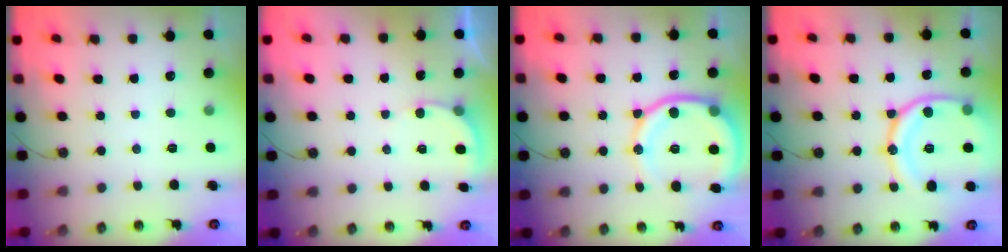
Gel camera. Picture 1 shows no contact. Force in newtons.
{"total": 3.5, "press": 3.4, "slide": 0.3}
{"total": 15.2, "press": 15.1, "slide": 2.1}
{"total": 17.4, "press": 17.3, "slide": 1.6}